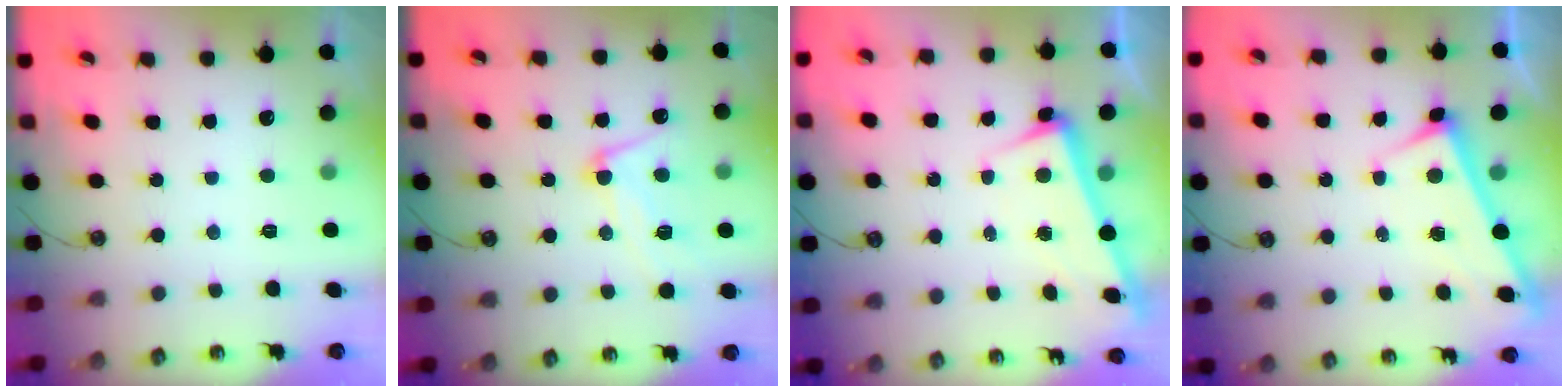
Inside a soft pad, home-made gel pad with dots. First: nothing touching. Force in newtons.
{"total": 9.4, "press": 9.3, "slide": 0.9}
{"total": 3.5, "press": 3.3, "slide": 1.1}
{"total": 3.0, "press": 3.0, "slide": 0.1}